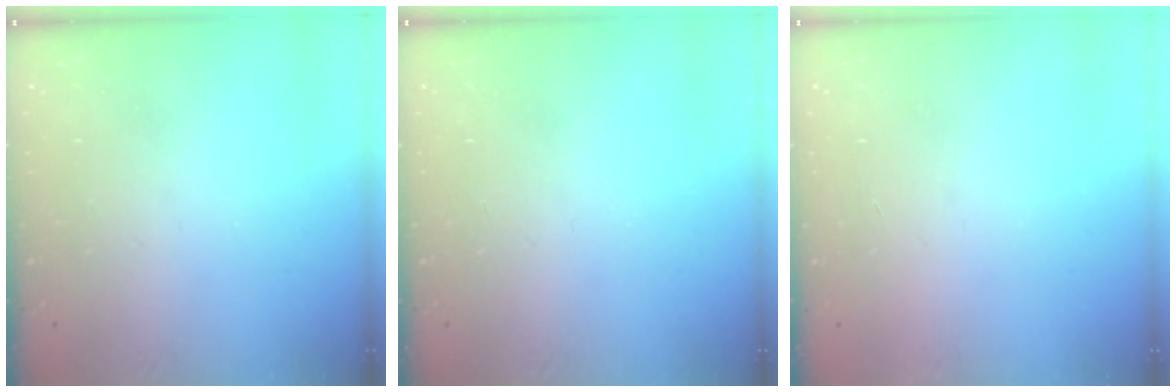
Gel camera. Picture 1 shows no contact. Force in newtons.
{"total": 0.0}
{"total": 1.5, "press": 1.5, "slide": 0.1}